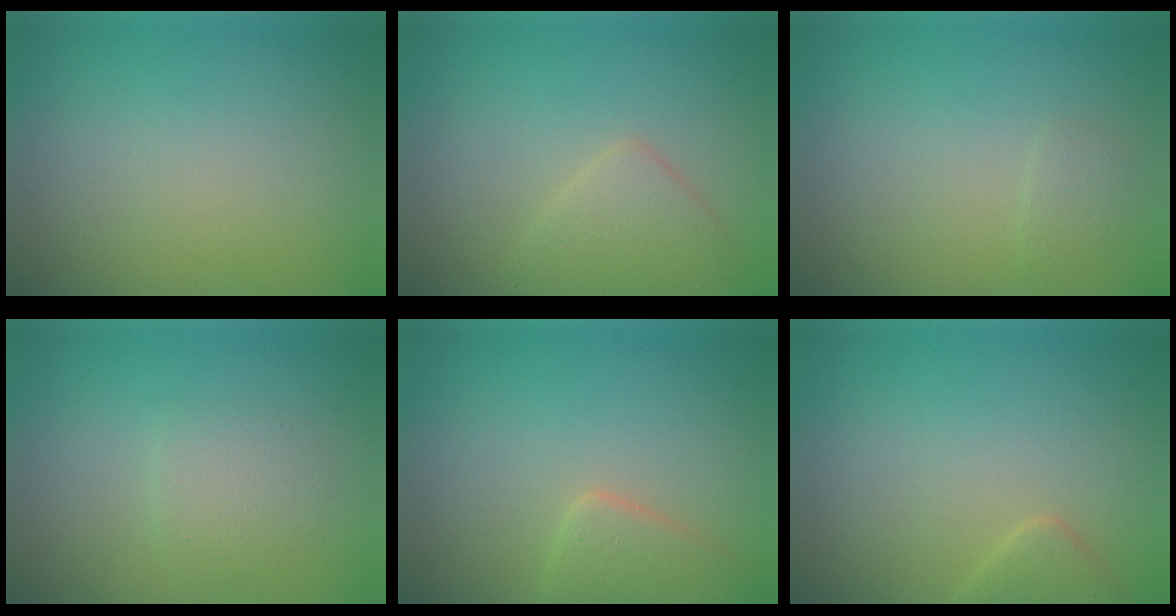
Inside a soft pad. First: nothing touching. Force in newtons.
{"total": 2.8, "press": 2.8, "slide": 0.1}
{"total": 0.9, "press": 0.9, "slide": 0.0}
{"total": 1.9, "press": 1.9, "slide": 0.0}
{"total": 2.8, "press": 2.8, "slide": 0.2}
{"total": 1.8, "press": 1.8, "slide": 0.2}